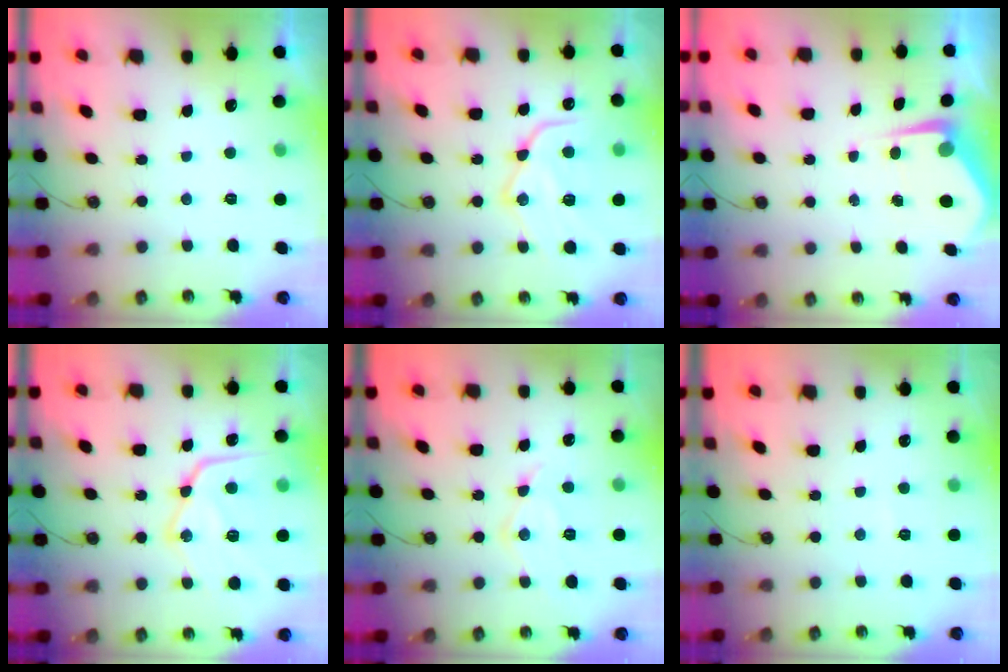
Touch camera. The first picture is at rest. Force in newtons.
{"total": 18.7, "press": 18.7, "slide": 1.1}
{"total": 4.9, "press": 4.9, "slide": 0.2}
{"total": 19.8, "press": 19.8, "slide": 1.3}
{"total": 11.7, "press": 11.7, "slide": 0.8}
{"total": 2.8, "press": 2.8, "slide": 0.4}